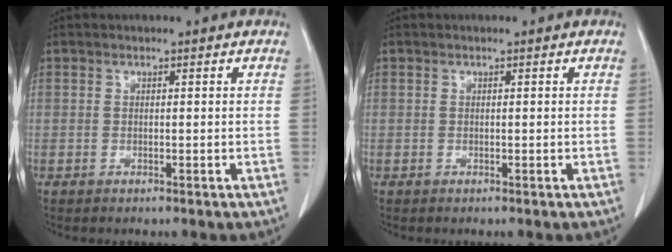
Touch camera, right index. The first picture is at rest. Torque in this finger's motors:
{"motor_torque": [0.00, 0.00, 0.00, 0.00]}